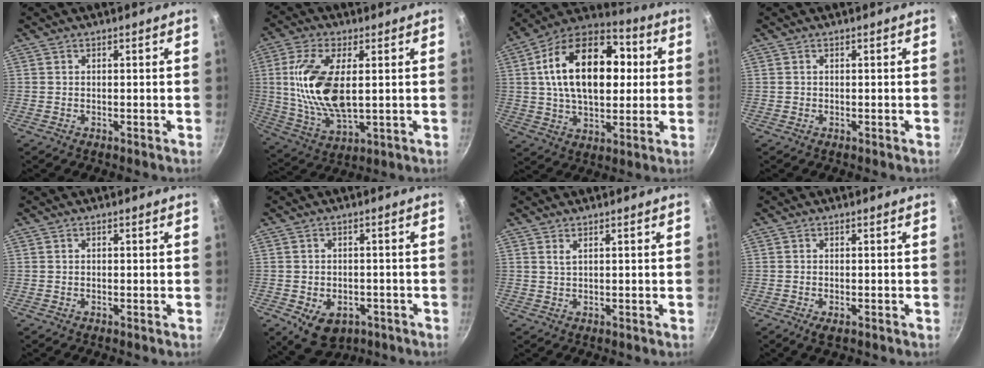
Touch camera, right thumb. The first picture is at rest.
{"total": 16.2, "force": [1.9, 7.6, 14.2], "torque": [-0.288, -0.012, 0.045]}
{"total": 23.3, "force": [3.9, 13.8, 18.3], "torque": [-0.279, 0.018, 0.058]}
{"total": 0.0}
{"total": 0.0}
{"total": 9.3, "force": [-4.2, 6.6, 5.1], "torque": [-0.070, 0.016, -0.050]}
{"total": 1.0, "force": [0.7, 0.3, 0.8], "torque": [-0.017, 0.000, 0.016]}
{"total": 2.1, "force": [-1.1, 0.8, 1.6], "torque": [-0.031, -0.001, -0.018]}